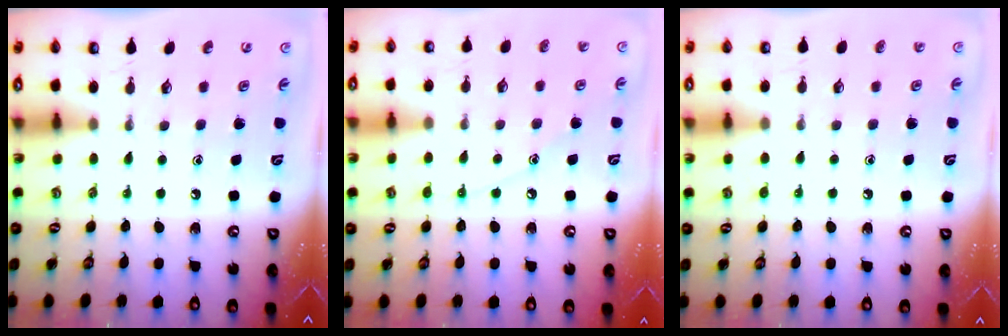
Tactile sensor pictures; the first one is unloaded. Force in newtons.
{"total": 6.8, "press": 6.7, "slide": 0.7}
{"total": 4.1, "press": 4.1, "slide": 0.5}